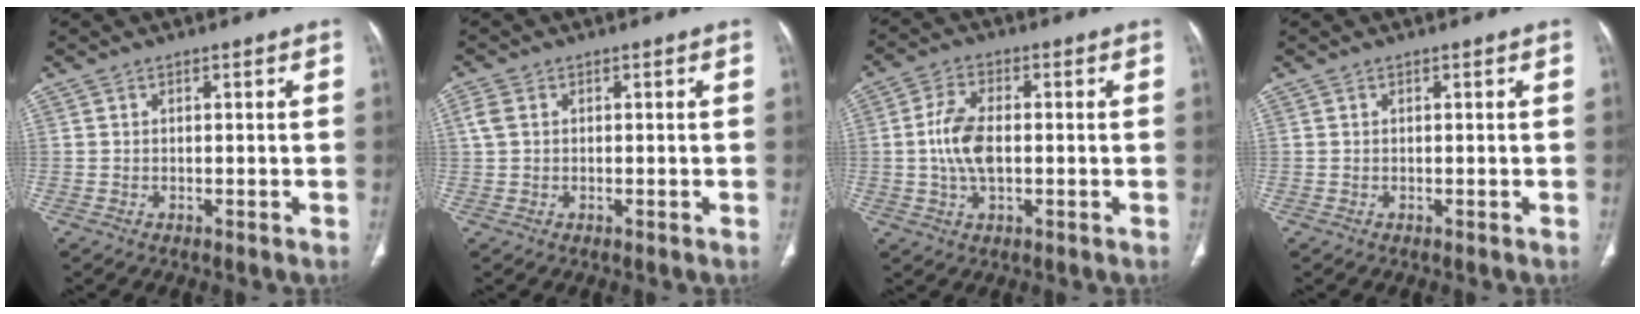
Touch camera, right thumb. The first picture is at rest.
{"total": 2.3, "force": [0.5, 1.8, 1.4], "torque": [-0.042, 0.005, 0.009]}
{"total": 7.8, "force": [-0.2, 4.1, 6.6], "torque": [-0.132, 0.007, -0.008]}
{"total": 0.0}